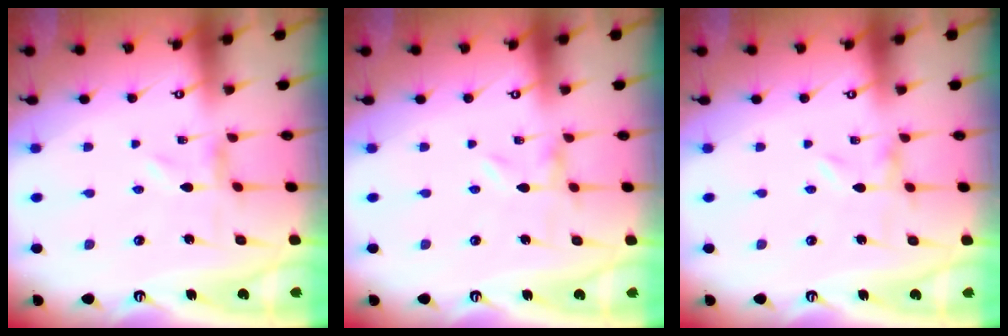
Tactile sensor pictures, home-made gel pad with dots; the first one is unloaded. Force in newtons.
{"total": 0.0}
{"total": 0.0}